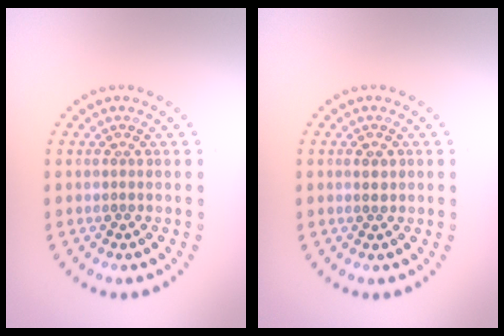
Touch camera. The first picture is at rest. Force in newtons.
{"total": 1.0, "press": 1.0, "slide": 0.3}